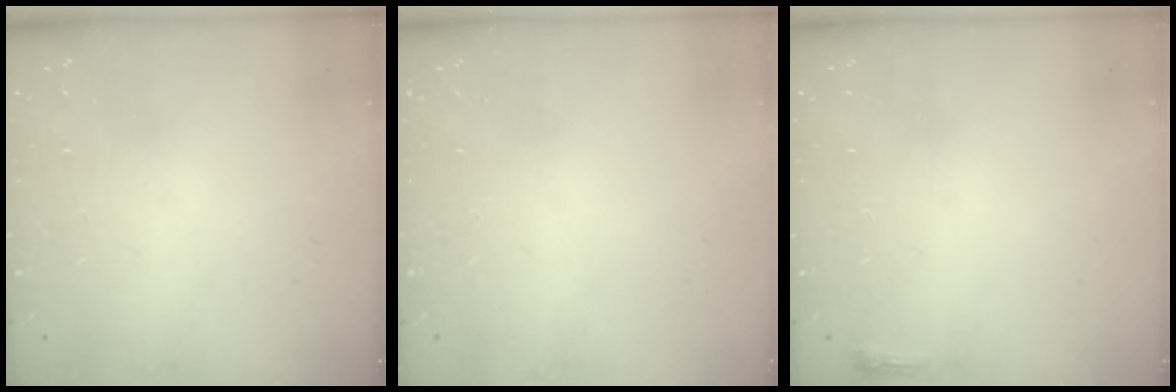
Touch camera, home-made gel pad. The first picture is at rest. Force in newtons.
{"total": 0.0}
{"total": 2.6, "press": 2.5, "slide": 0.6}